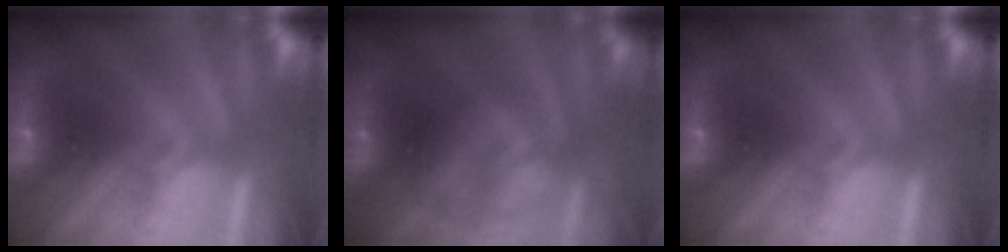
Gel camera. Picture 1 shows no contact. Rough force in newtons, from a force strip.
{"total": 2.3}
{"total": 0.0}